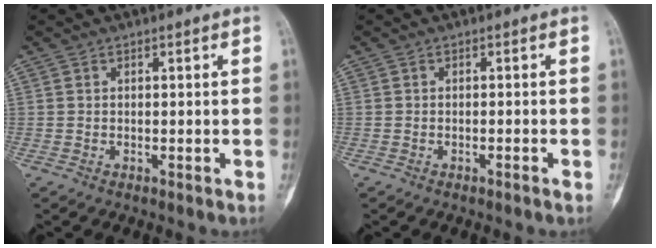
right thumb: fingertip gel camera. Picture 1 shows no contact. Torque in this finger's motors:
{"motor_torque": [-0.54, -0.12, -0.39, -0.08, 0.00]}